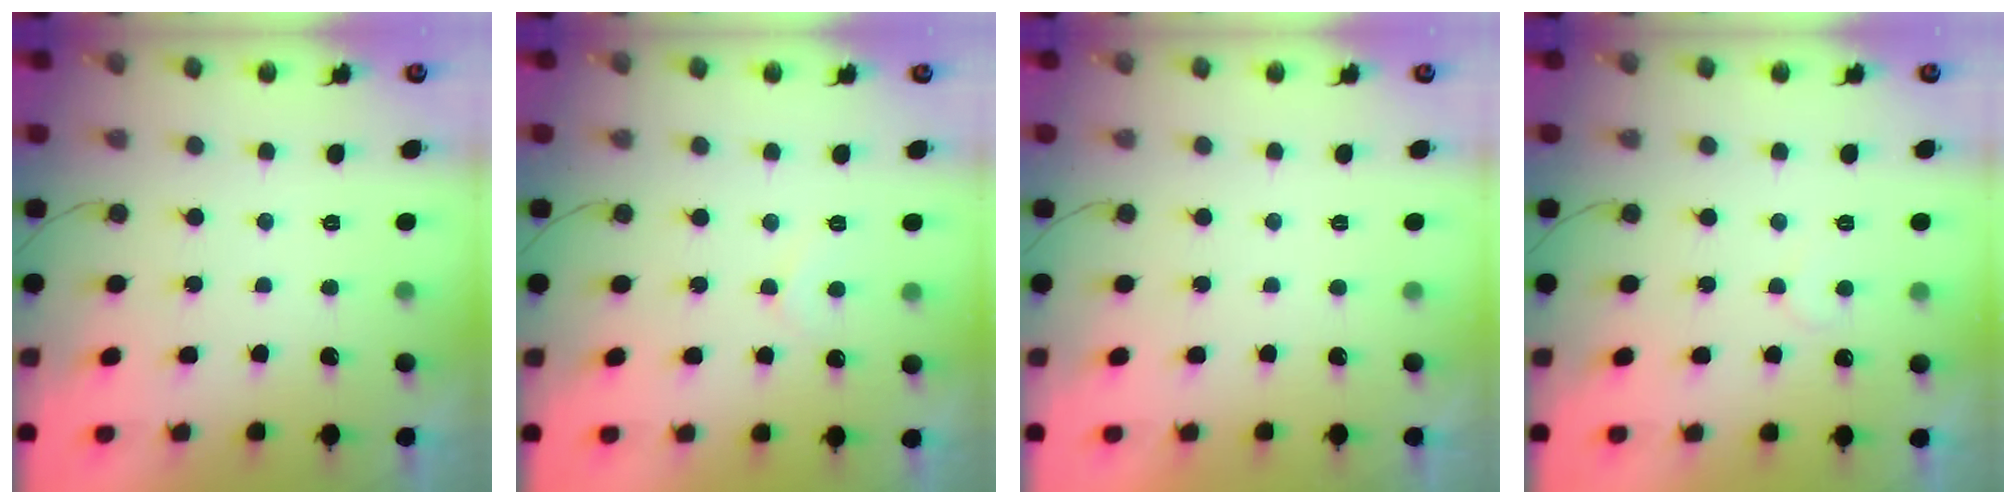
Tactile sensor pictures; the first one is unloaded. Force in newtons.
{"total": 4.6, "press": 4.6, "slide": 0.5}
{"total": 1.7, "press": 1.6, "slide": 0.0}
{"total": 3.7, "press": 3.7, "slide": 0.3}